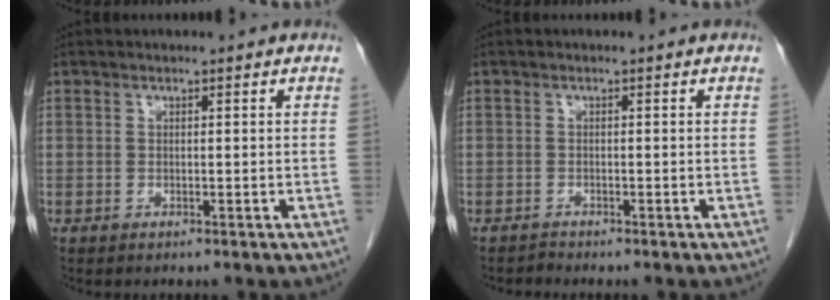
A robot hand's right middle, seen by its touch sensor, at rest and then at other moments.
{"total": 0.7, "force": [-0.6, -0.1, -0.3], "torque": [0.002, -0.005, -0.011]}